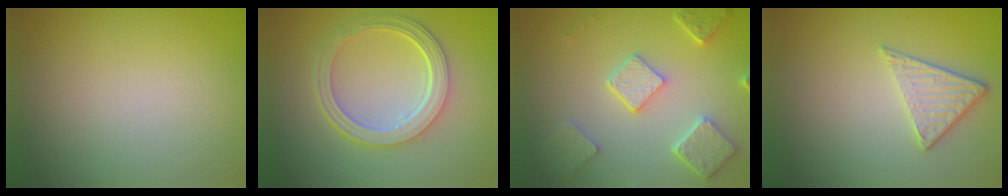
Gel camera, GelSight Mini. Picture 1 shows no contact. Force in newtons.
{"total": 5.0, "press": 3.9, "slide": 3.1}
{"total": 4.9, "press": 3.9, "slide": 3.0}
{"total": 2.8, "press": 2.4, "slide": 1.3}